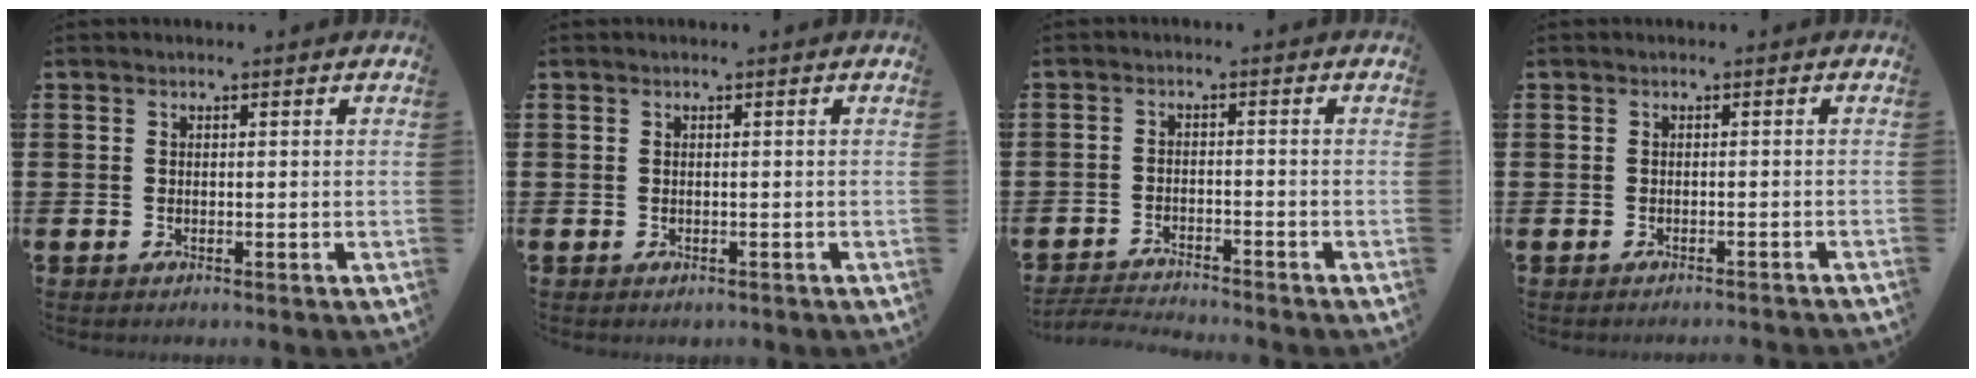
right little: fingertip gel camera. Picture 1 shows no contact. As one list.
[{"total": 0.0}, {"total": 2.3, "force": [-2.3, -0.1, 0.0], "torque": [-0.003, 0.003, -0.051]}, {"total": 0.6, "force": [-0.6, -0.2, 0.0], "torque": [0.001, 0.000, -0.013]}]